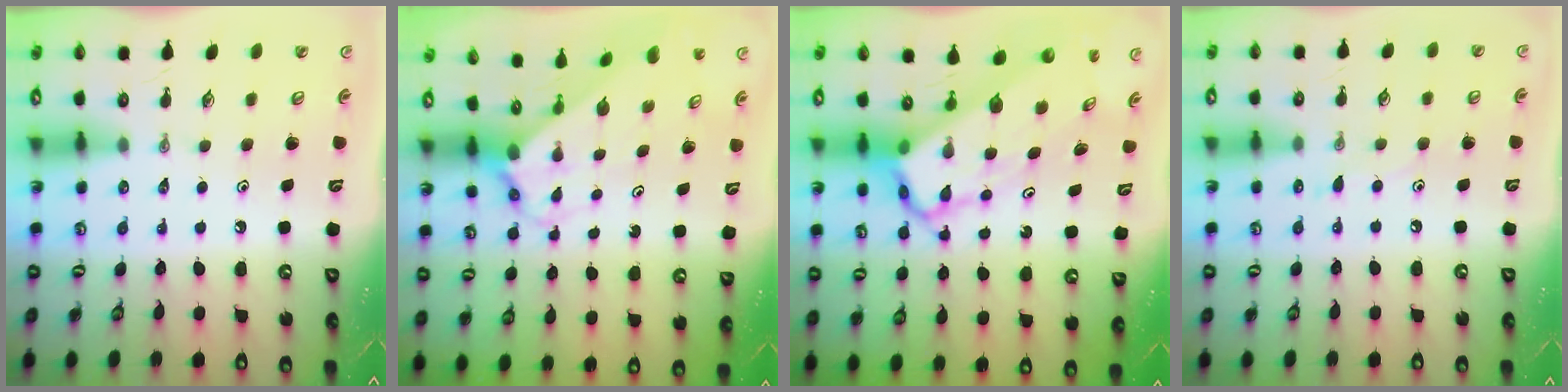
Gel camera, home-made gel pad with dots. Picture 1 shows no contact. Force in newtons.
{"total": 2.9, "press": 2.9, "slide": 0.3}
{"total": 9.7, "press": 9.7, "slide": 0.9}
{"total": 4.7, "press": 4.7, "slide": 0.5}